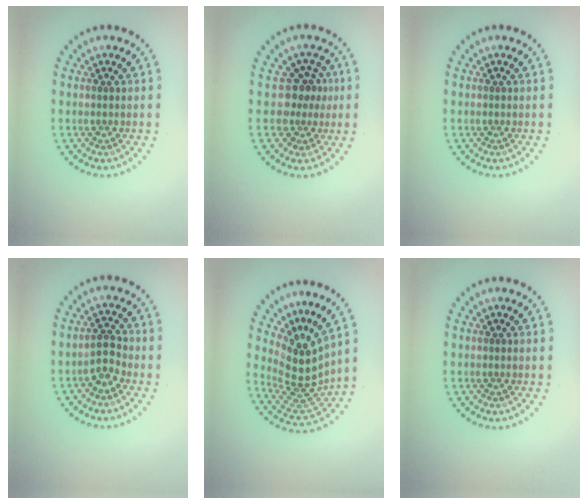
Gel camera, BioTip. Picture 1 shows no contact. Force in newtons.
{"total": 2.7, "press": 2.0, "slide": 1.8}
{"total": 0.0}
{"total": 2.1, "press": 1.9, "slide": 0.8}
{"total": 4.5, "press": 3.1, "slide": 3.2}
{"total": 0.0}